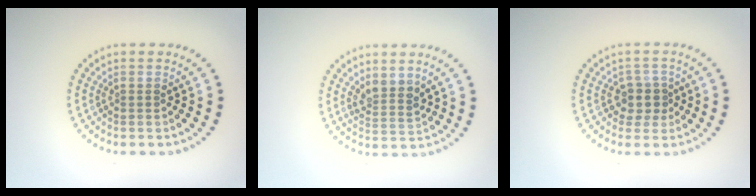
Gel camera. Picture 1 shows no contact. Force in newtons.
{"total": 2.3, "press": 1.8, "slide": 1.5}
{"total": 2.2, "press": 1.9, "slide": 1.1}